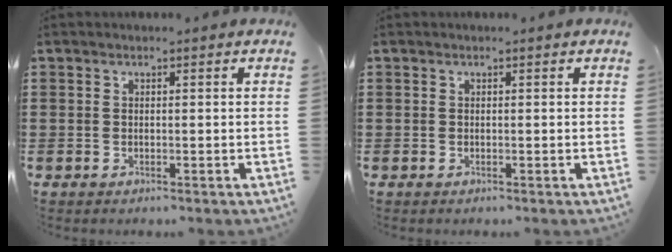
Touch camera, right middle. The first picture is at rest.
{"total": 0.0}